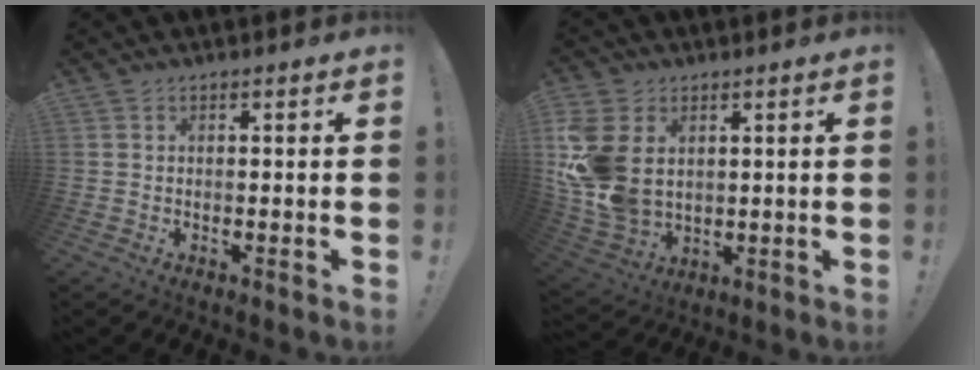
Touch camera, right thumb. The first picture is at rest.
{"total": 16.3, "force": [2.9, 12.3, 10.4], "torque": [-0.204, -0.010, 0.059]}